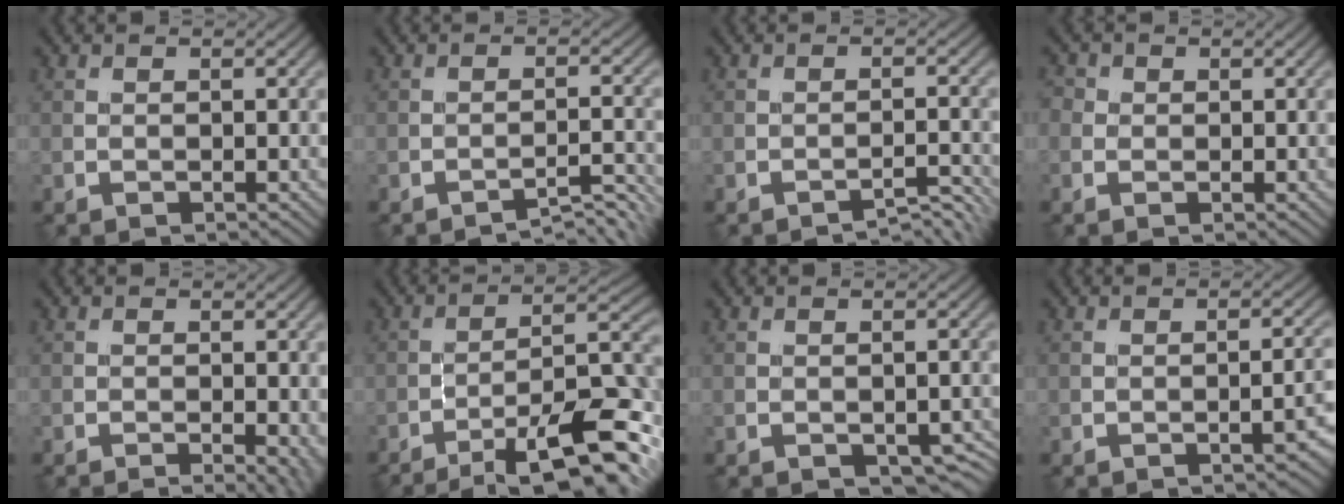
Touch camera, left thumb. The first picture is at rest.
{"total": 3.8, "force": [-3.3, 0.3, 1.8], "torque": [-0.025, 0.013, -0.054]}
{"total": 3.0, "force": [-2.7, 0.3, 1.3], "torque": [-0.012, 0.010, -0.046]}
{"total": 1.4, "force": [0.1, 1.3, 0.4], "torque": [-0.007, 0.002, -0.009]}
{"total": 2.8, "force": [-1.1, 0.5, 2.5], "torque": [-0.030, 0.001, -0.016]}
{"total": 14.8, "force": [-9.5, 3.4, 10.8], "torque": [-0.164, 0.011, -0.150]}
{"total": 3.3, "force": [-1.6, 1.9, 2.2], "torque": [-0.031, -0.011, -0.008]}
{"total": 3.6, "force": [-1.4, 1.0, 3.1], "torque": [-0.033, 0.007, -0.019]}